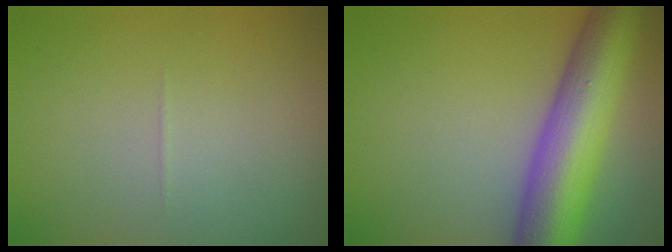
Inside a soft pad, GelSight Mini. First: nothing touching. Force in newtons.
{"total": 10.1, "press": 10.1, "slide": 0.2}